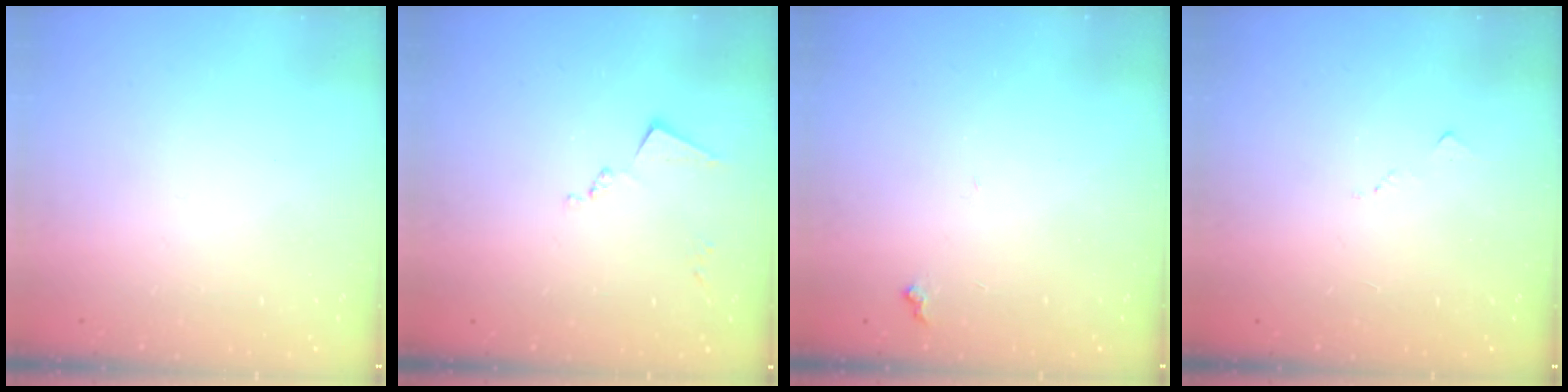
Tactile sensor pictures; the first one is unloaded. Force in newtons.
{"total": 8.8, "press": 8.8, "slide": 0.4}
{"total": 6.1, "press": 6.1, "slide": 0.7}
{"total": 5.6, "press": 5.5, "slide": 0.8}